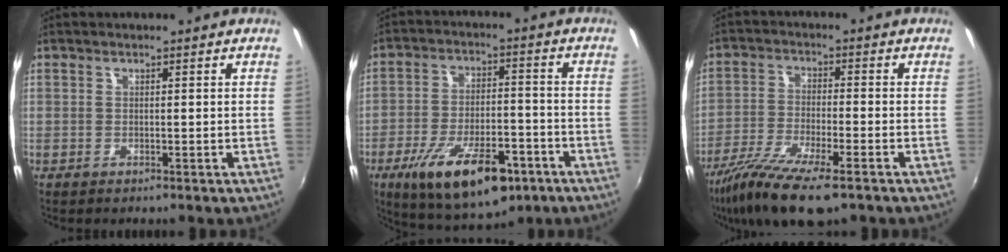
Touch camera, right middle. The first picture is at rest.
{"total": 18.4, "force": [-10.3, 7.2, 13.4], "torque": [-0.244, -0.029, -0.156]}
{"total": 13.0, "force": [-8.9, 3.0, 9.1], "torque": [-0.194, -0.039, -0.170]}